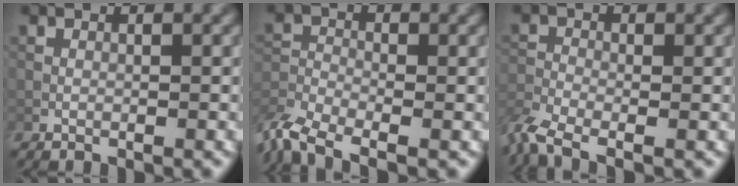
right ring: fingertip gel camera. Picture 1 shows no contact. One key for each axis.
{"total": 5.9, "fx": -4.7, "fy": 1.9, "fz": 3.1, "tx": -0.066, "ty": -0.013, "tz": -0.103}
{"total": 4.6, "fx": -3.4, "fy": 1.5, "fz": 2.7, "tx": -0.063, "ty": -0.012, "tz": -0.083}